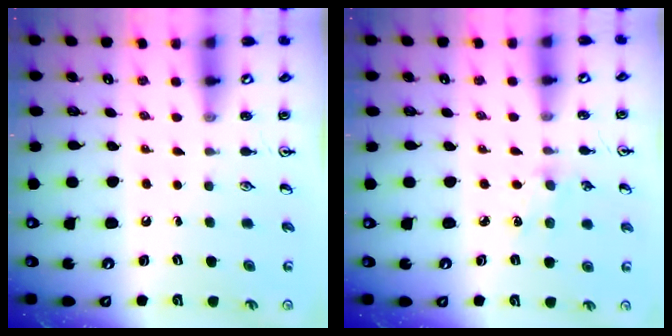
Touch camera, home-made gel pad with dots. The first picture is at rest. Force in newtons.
{"total": 3.0, "press": 3.0, "slide": 0.4}